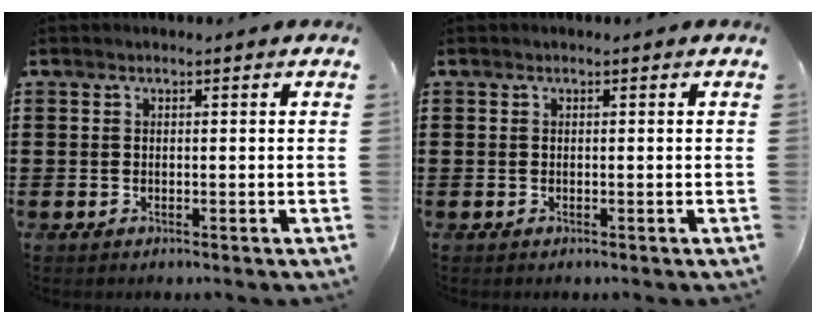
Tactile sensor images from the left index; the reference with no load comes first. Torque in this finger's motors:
{"motor_torque": [0.00, 0.00, 0.00, 0.00]}